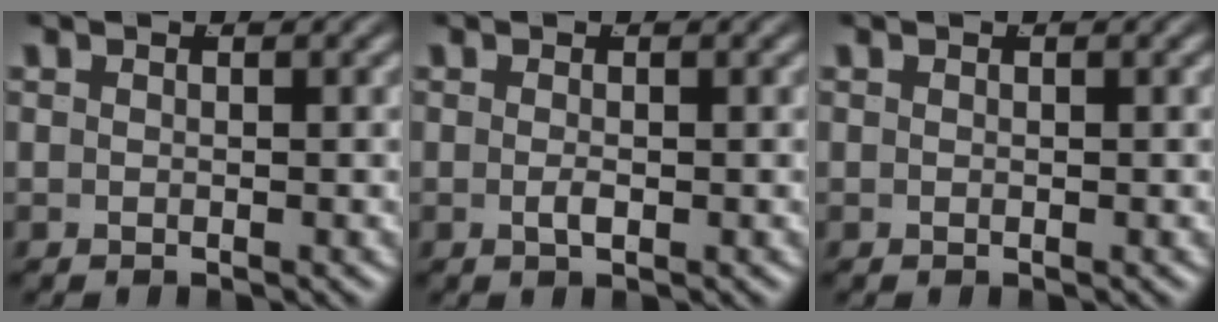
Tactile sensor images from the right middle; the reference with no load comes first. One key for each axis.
{"total": 0.7, "fx": -0.3, "fy": 0.0, "fz": 0.6, "tx": -0.012, "ty": -0.006, "tz": -0.002}
{"total": 0.0}